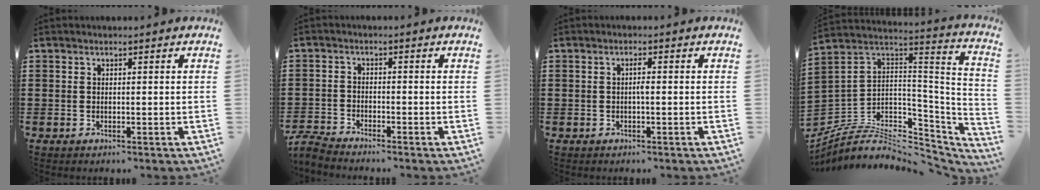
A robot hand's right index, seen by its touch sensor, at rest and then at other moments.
{"total": 2.8, "force": [-2.8, 0.1, 0.2], "torque": [-0.014, 0.000, -0.061]}
{"total": 1.4, "force": [-0.3, 0.1, 1.4], "torque": [-0.027, 0.000, -0.005]}
{"total": 6.6, "force": [-3.3, 4.0, 4.2], "torque": [-0.098, -0.015, -0.060]}